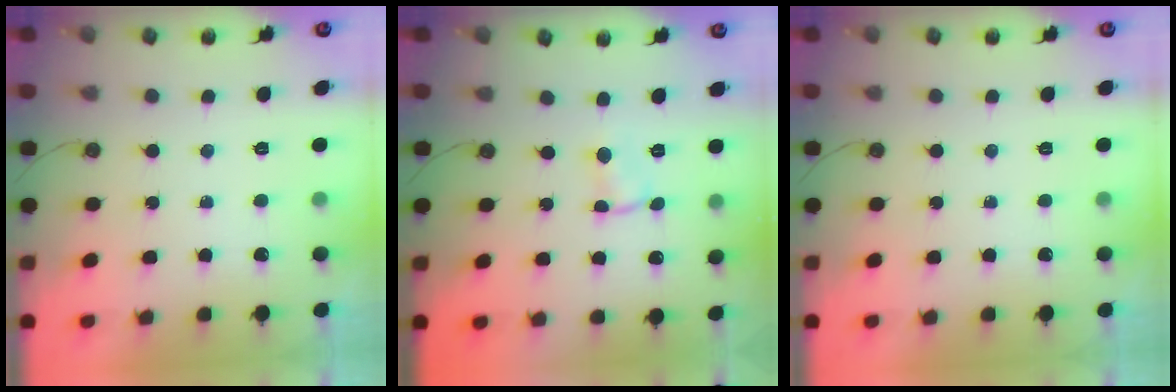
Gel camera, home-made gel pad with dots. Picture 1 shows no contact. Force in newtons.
{"total": 1.0, "press": 1.0, "slide": 0.2}
{"total": 0.0}